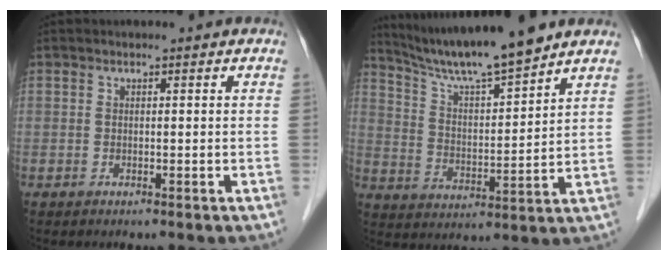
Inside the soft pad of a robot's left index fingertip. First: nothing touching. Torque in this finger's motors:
{"motor_torque": [0.28, -0.18, 0.21, 0.05]}